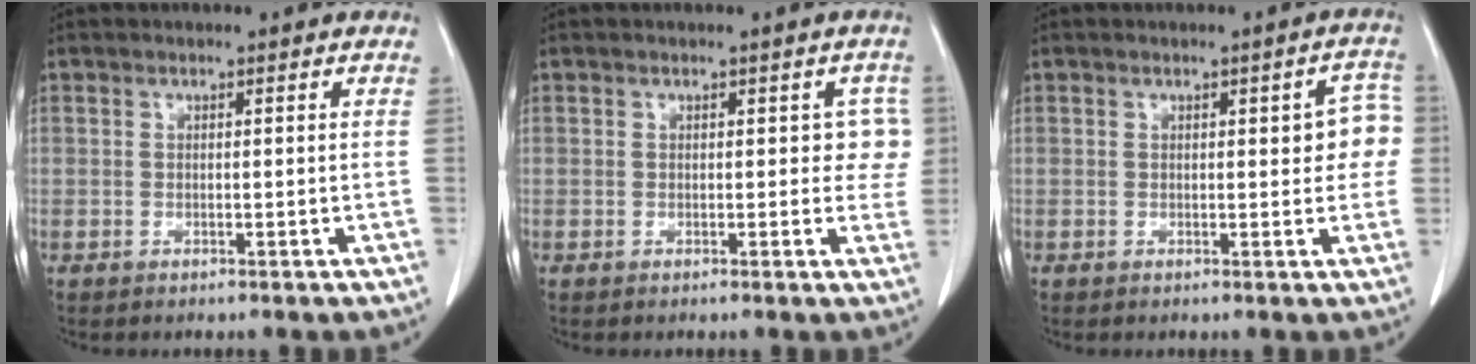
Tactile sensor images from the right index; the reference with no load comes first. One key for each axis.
{"total": 3.1, "fx": 0.7, "fy": 2.1, "fz": 2.2, "tx": -0.004, "ty": 0.012, "tz": 0.002}
{"total": 4.8, "fx": 0.6, "fy": 1.7, "fz": 4.4, "tx": -0.039, "ty": 0.016, "tz": 0.004}